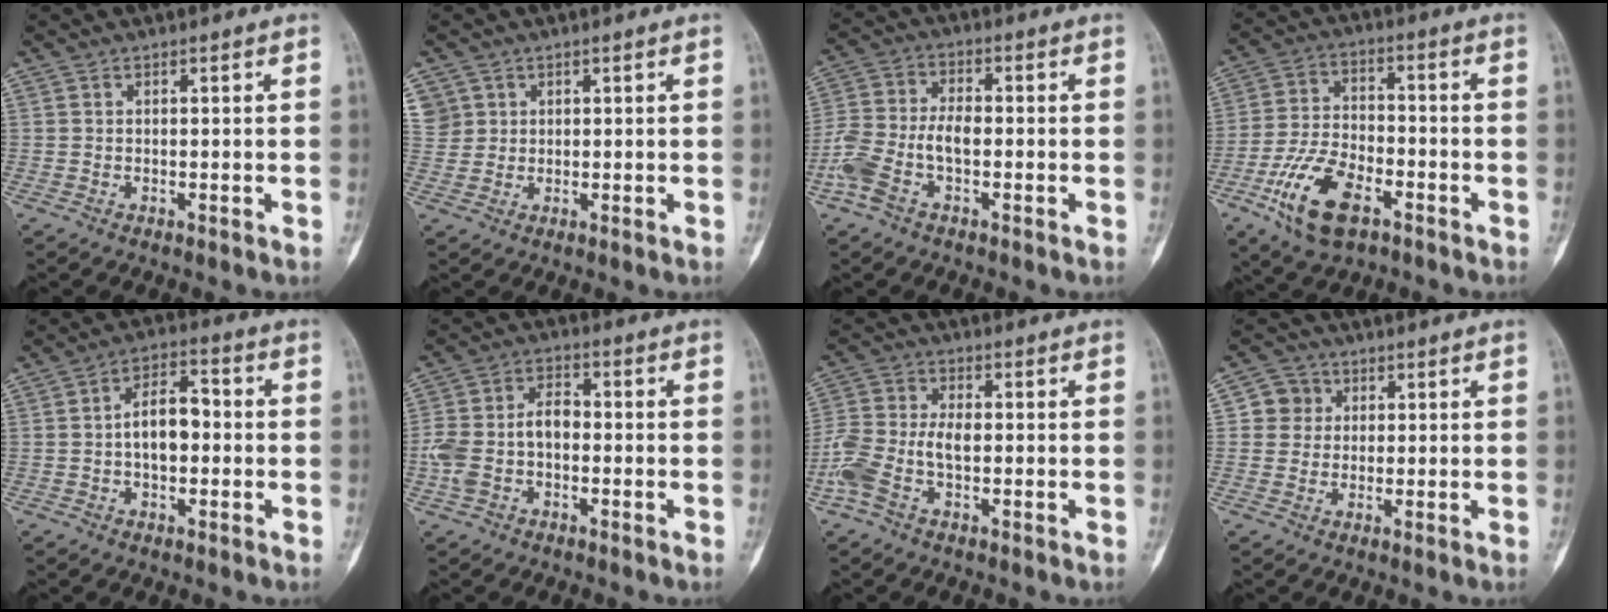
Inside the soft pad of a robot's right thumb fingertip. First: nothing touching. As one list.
[{"total": 4.2, "force": [2.1, 3.6, 0.4], "torque": [0.016, -0.004, 0.042]}, {"total": 9.5, "force": [-2.7, 5.1, 7.6], "torque": [-0.175, 0.026, -0.057]}, {"total": 13.3, "force": [-6.3, 6.9, 9.4], "torque": [-0.173, 0.021, -0.116]}, {"total": 8.4, "force": [-0.4, 4.9, 6.8], "torque": [-0.097, 0.028, -0.015]}, {"total": 9.5, "force": [-1.5, 6.2, 7.0], "torque": [-0.143, 0.037, -0.034]}, {"total": 9.3, "force": [-1.9, 5.2, 7.5], "torque": [-0.180, 0.026, -0.042]}, {"total": 4.7, "force": [1.1, 4.5, 0.8], "torque": [0.018, 0.004, 0.012]}]